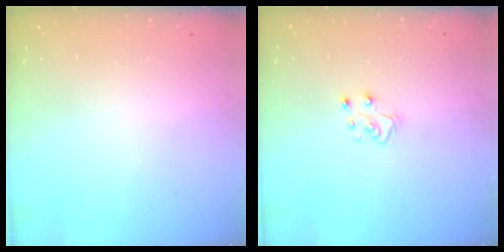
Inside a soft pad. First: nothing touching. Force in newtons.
{"total": 6.3, "press": 6.3, "slide": 0.3}